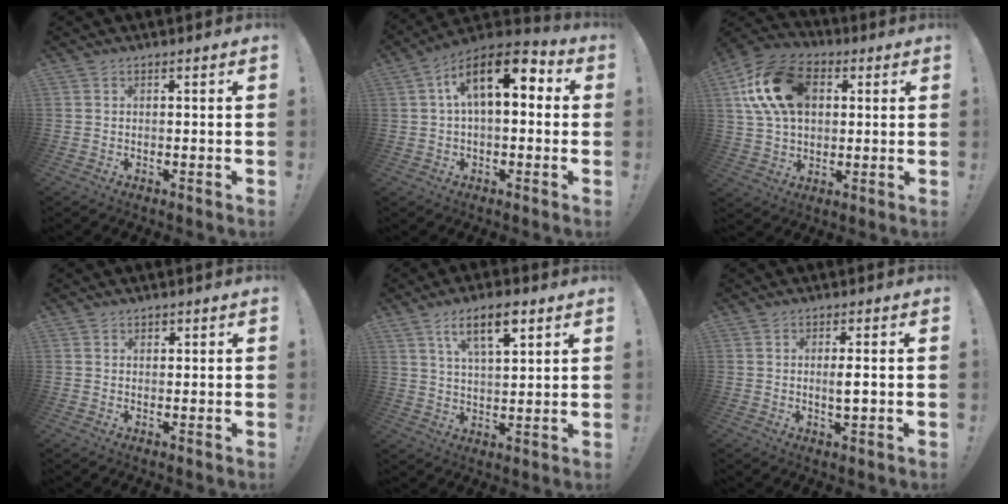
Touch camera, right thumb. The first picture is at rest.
{"total": 14.8, "force": [4.5, 7.0, 12.2], "torque": [-0.203, -0.004, 0.074]}
{"total": 18.9, "force": [5.3, 12.9, 12.8], "torque": [-0.211, -0.005, 0.099]}
{"total": 1.1, "force": [0.8, 0.8, 0.1], "torque": [0.008, -0.005, 0.013]}
{"total": 10.2, "force": [5.7, 3.7, 7.6], "torque": [-0.121, -0.016, 0.098]}
{"total": 3.0, "force": [0.0, 0.7, 3.0], "torque": [-0.040, -0.005, -0.005]}